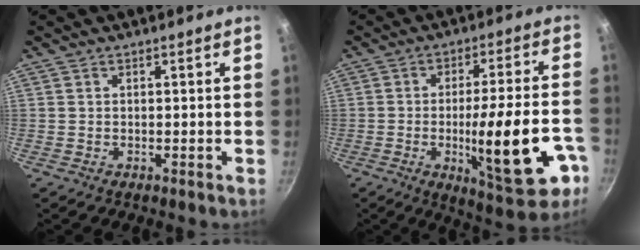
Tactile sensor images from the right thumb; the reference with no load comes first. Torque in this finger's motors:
{"motor_torque": [1.88, 2.07, 1.67, -0.20, 0.48]}